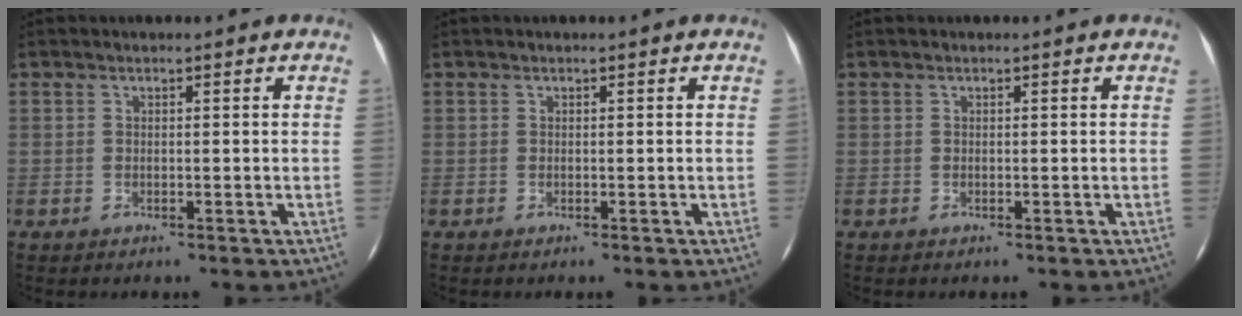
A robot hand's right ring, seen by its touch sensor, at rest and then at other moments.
{"total": 0.0}
{"total": 0.0}